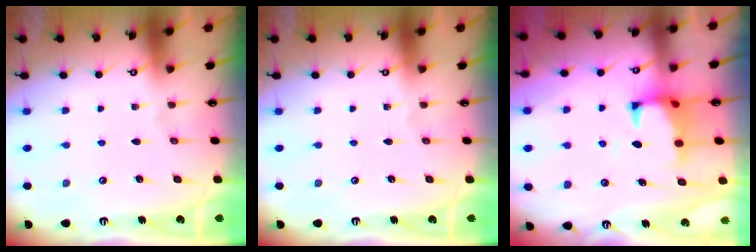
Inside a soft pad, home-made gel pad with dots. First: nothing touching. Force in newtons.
{"total": 0.0}
{"total": 1.5, "press": 1.1, "slide": 1.1}